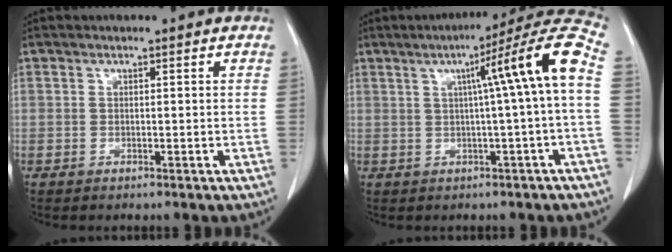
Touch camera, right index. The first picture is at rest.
{"total": 11.6, "force": [1.3, -1.2, 11.5], "torque": [-0.149, 0.033, 0.015]}